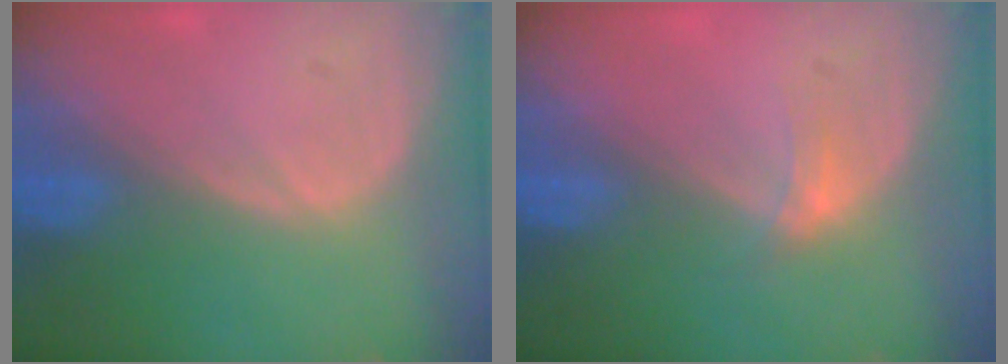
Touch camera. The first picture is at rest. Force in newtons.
{"total": 1.9, "press": 1.5, "slide": 1.1}